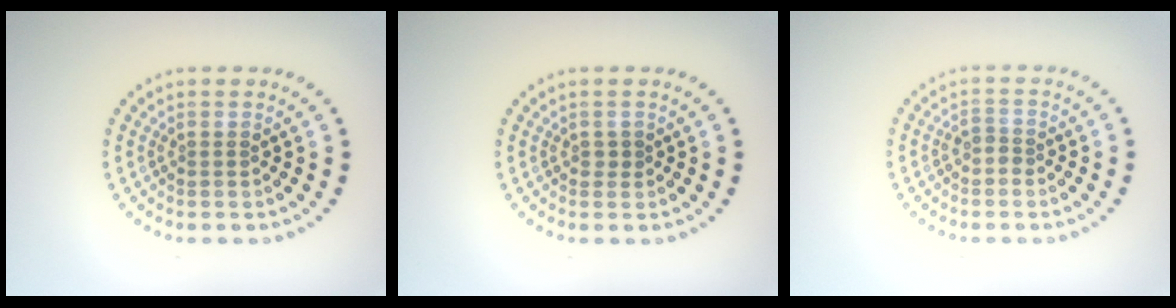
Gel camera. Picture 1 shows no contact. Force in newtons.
{"total": 0.7, "press": 0.7, "slide": 0.2}
{"total": 1.0, "press": 0.8, "slide": 0.6}